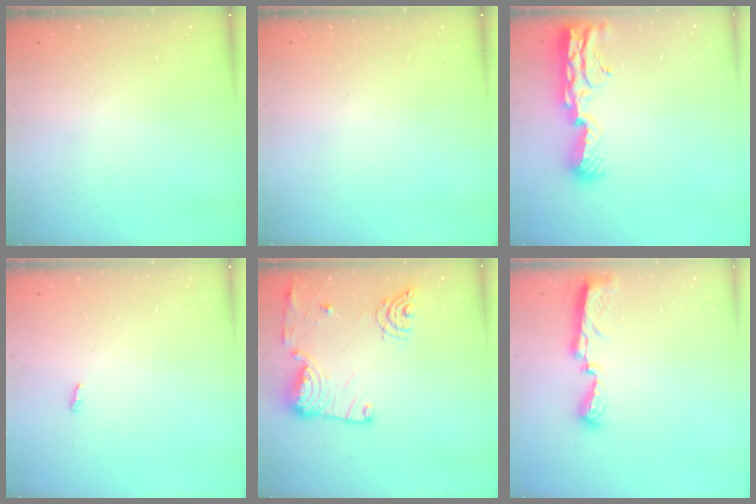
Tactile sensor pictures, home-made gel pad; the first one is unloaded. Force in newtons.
{"total": 0.0}
{"total": 11.5, "press": 11.4, "slide": 1.6}
{"total": 3.4, "press": 3.3, "slide": 0.6}
{"total": 15.8, "press": 15.7, "slide": 0.9}
{"total": 7.9, "press": 7.8, "slide": 0.4}